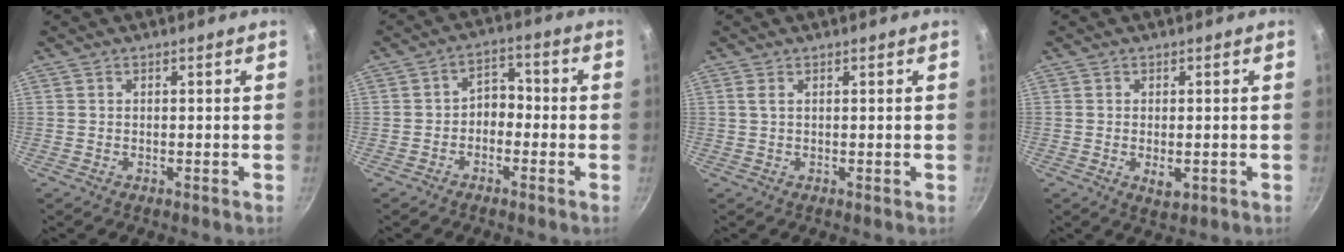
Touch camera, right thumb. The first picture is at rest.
{"total": 4.5, "force": [-1.5, 3.2, 2.7], "torque": [-0.017, 0.027, -0.033]}
{"total": 0.9, "force": [0.4, 0.1, 0.8], "torque": [-0.017, -0.001, 0.005]}
{"total": 3.2, "force": [-0.6, 1.7, 2.6], "torque": [-0.041, -0.008, -0.007]}